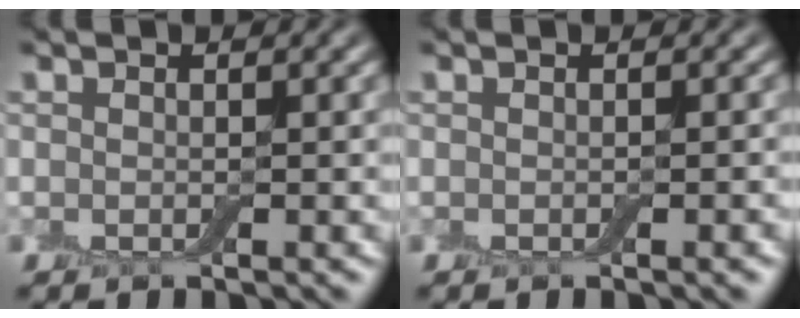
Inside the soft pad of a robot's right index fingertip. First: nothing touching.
{"total": 1.0, "force": [-0.5, 0.0, 0.9], "torque": [-0.009, -0.001, -0.005]}